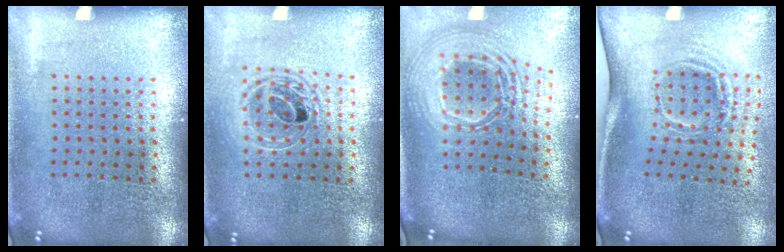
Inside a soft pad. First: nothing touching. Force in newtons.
{"total": 1.7, "press": 1.4, "slide": 0.9}
{"total": 2.5, "press": 1.8, "slide": 1.7}
{"total": 1.9, "press": 1.2, "slide": 1.5}